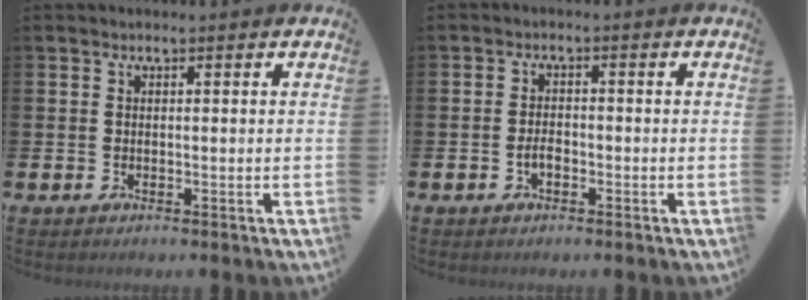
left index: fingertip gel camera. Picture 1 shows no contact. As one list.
[{"total": 1.9, "force": [-0.7, 1.0, 1.4], "torque": [-0.019, -0.001, -0.015]}]